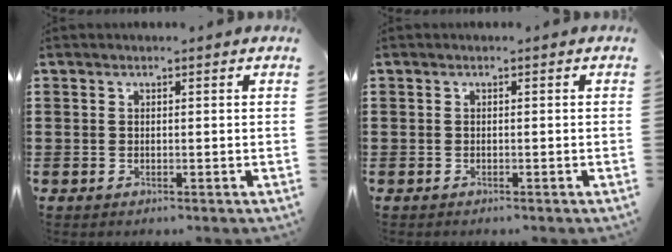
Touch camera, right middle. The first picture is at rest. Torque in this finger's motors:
{"motor_torque": [-0.15, -0.14, 0.02, 0.00]}